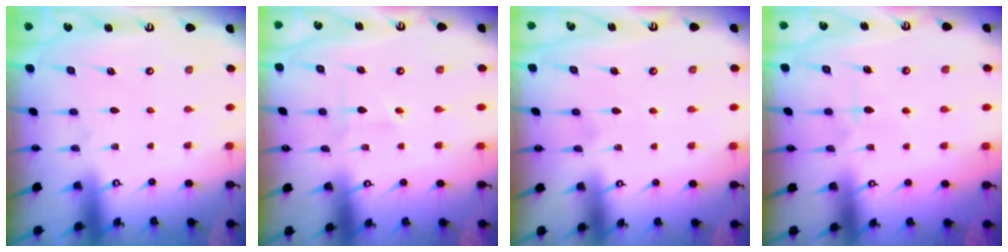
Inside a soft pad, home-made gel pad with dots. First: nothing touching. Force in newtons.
{"total": 1.6, "press": 1.3, "slide": 0.9}
{"total": 4.0, "press": 3.9, "slide": 0.5}
{"total": 7.9, "press": 7.8, "slide": 0.6}